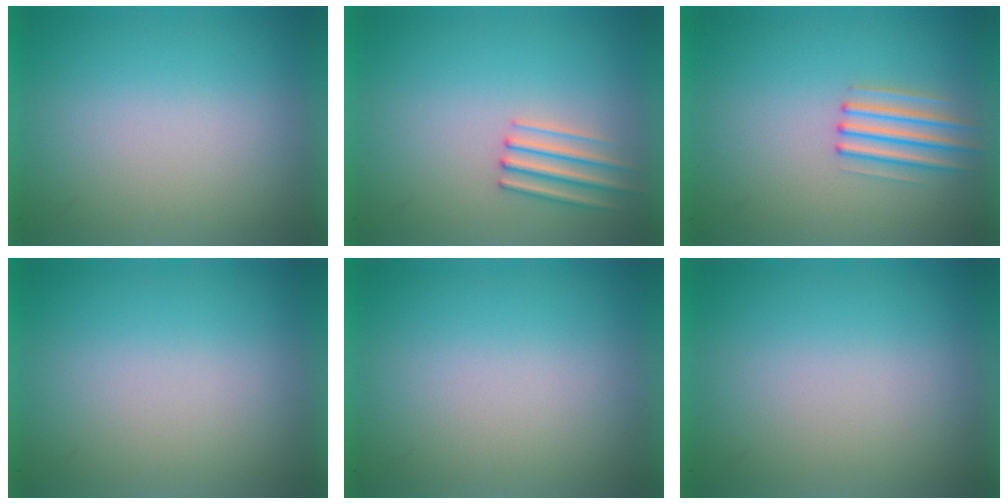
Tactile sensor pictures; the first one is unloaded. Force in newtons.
{"total": 2.4}
{"total": 2.1}
{"total": 0.0}
{"total": 0.0}
{"total": 0.0}